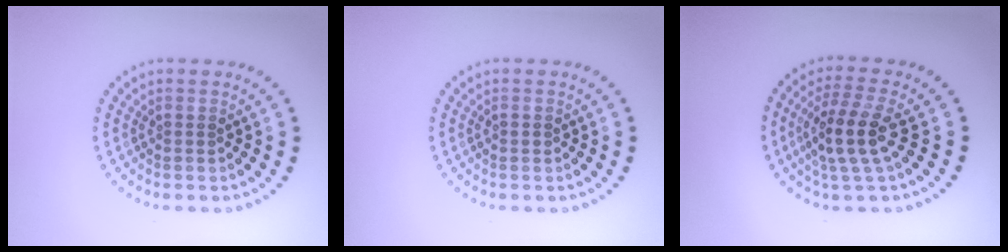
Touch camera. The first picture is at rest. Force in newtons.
{"total": 0.6, "press": 0.6, "slide": 0.2}
{"total": 4.3, "press": 3.8, "slide": 1.9}